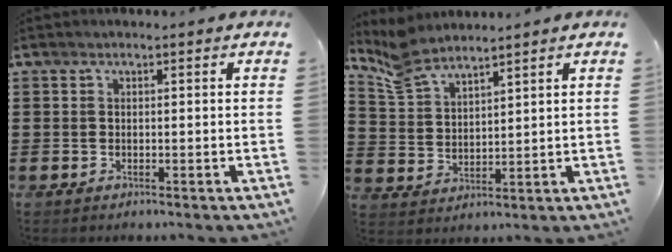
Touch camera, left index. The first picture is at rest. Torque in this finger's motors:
{"motor_torque": [-0.01, -0.07, 0.18, 0.02]}